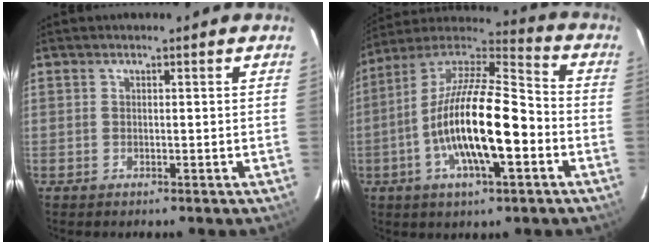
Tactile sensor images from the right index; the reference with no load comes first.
{"total": 19.6, "force": [-4.9, 5.5, 18.2], "torque": [-0.336, -0.005, -0.098]}